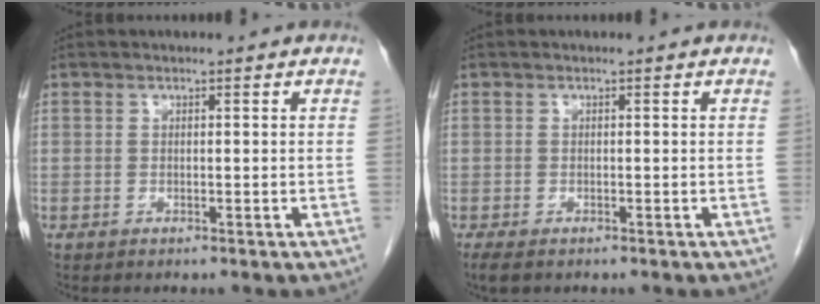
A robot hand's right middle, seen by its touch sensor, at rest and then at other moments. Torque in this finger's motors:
{"motor_torque": [0.42, -0.19, 0.04, 0.00]}